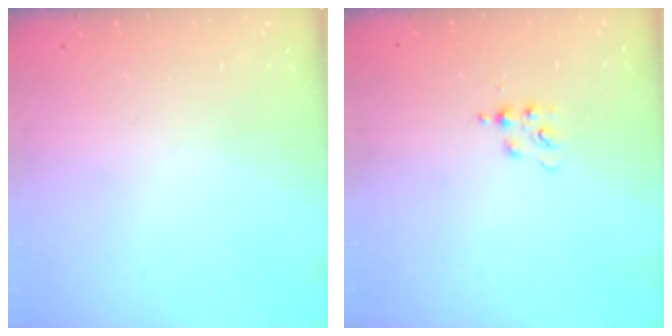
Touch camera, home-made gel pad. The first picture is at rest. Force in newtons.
{"total": 4.8, "press": 4.8, "slide": 0.6}